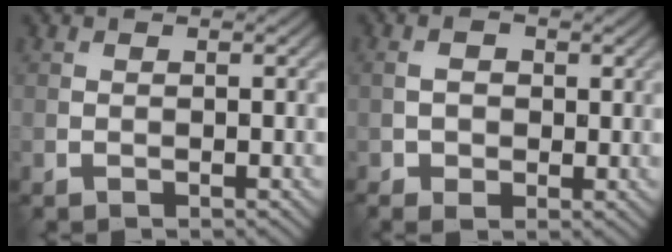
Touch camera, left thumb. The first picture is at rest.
{"total": 3.2, "force": [-0.2, 2.3, 2.2], "torque": [-0.046, 0.000, 0.003]}